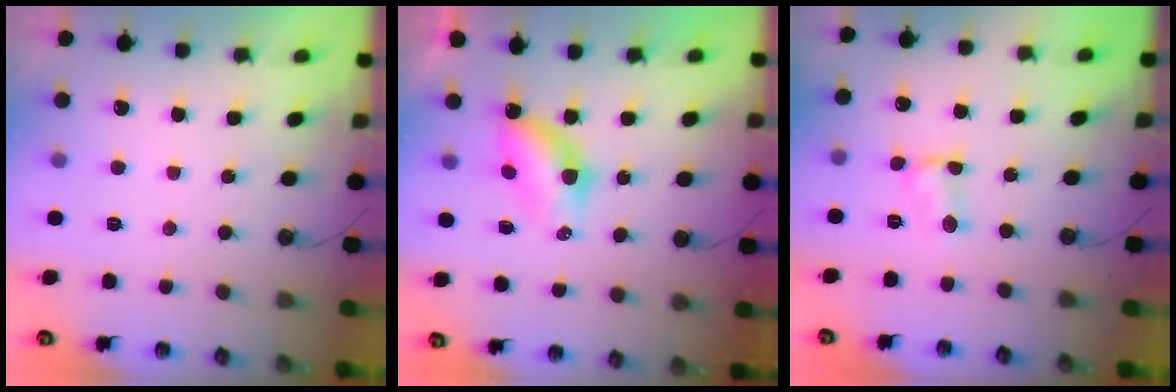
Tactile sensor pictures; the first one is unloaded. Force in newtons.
{"total": 5.5, "press": 5.5, "slide": 0.4}
{"total": 3.6, "press": 3.6, "slide": 0.4}